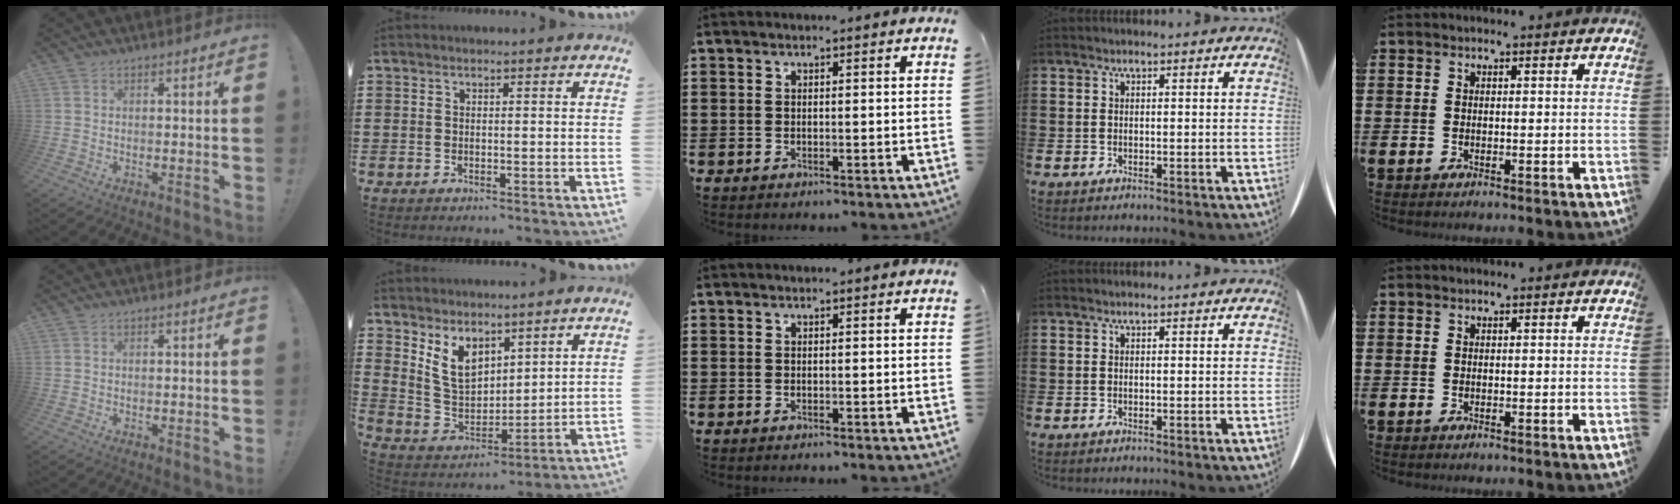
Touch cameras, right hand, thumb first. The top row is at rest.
{"index": {"total": 7.3, "force": [4.4, 4.7, 3.5], "torque": [-0.098, -0.007, 0.082]}}